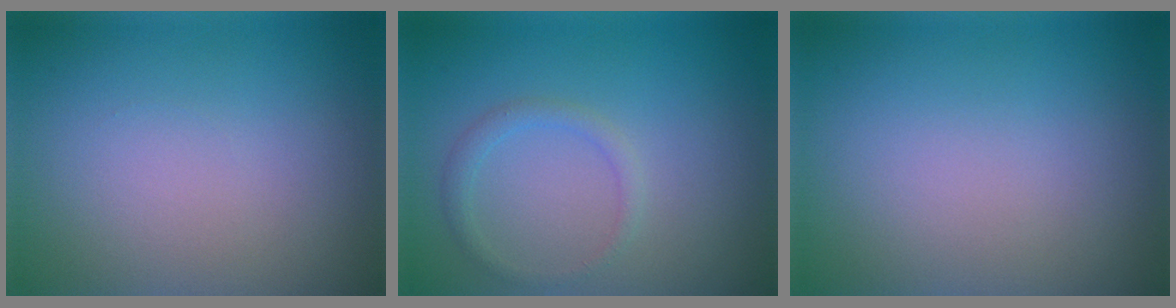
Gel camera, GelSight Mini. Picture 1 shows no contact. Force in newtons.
{"total": 1.4, "press": 1.4, "slide": 0.0}
{"total": 0.0}